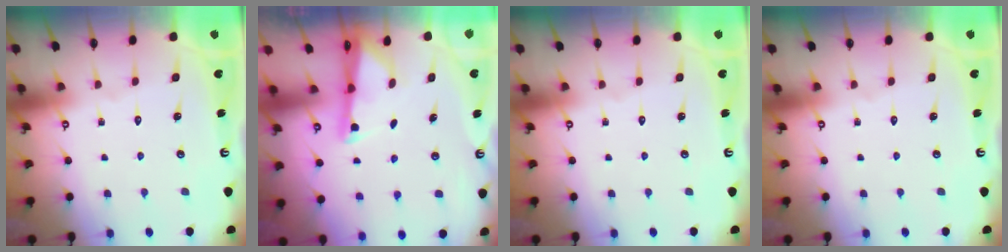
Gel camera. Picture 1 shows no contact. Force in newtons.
{"total": 2.1, "press": 2.0, "slide": 0.4}
{"total": 0.0}
{"total": 0.0}